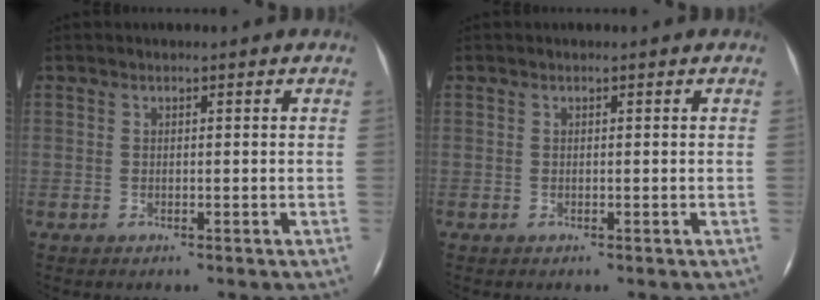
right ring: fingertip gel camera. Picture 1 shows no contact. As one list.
[{"total": 0.0}]